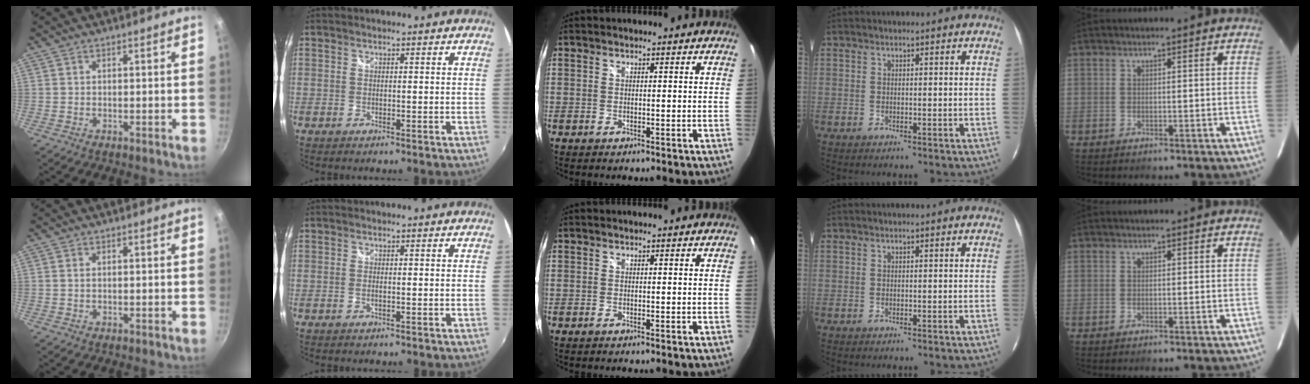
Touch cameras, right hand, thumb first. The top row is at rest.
{"thumb": {"total": 0.7, "force": [0.2, 0.4, 0.6], "torque": [-0.011, 0.001, 0.003]}, "index": {"total": 1.1, "force": [-0.2, 0.1, 1.1], "torque": [-0.021, -0.001, -0.005]}}